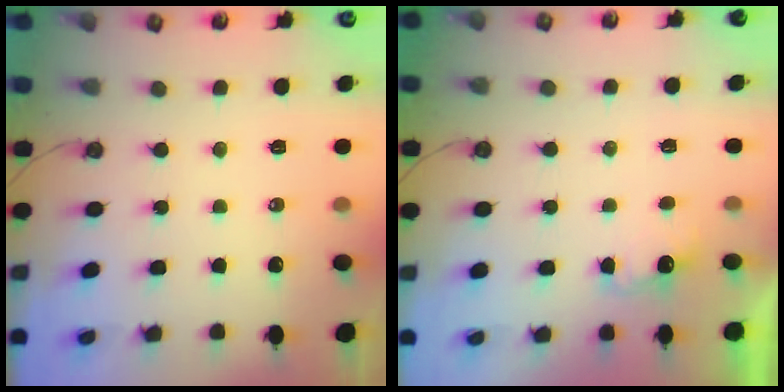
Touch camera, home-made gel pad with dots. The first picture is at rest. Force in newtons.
{"total": 2.4, "press": 2.3, "slide": 0.8}